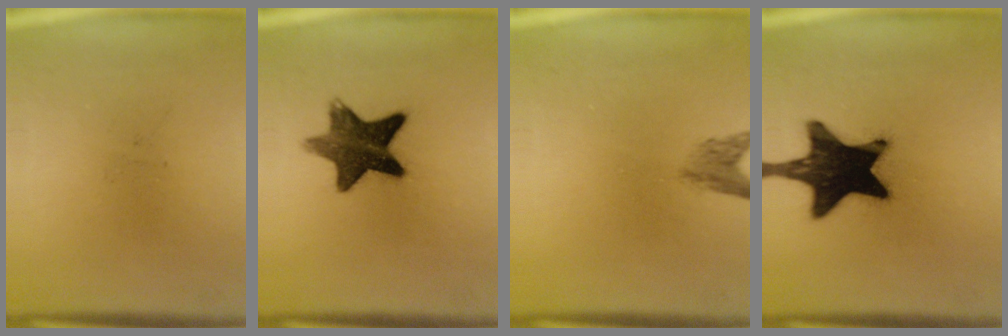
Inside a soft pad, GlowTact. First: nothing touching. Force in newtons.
{"total": 11.9}
{"total": 2.0}
{"total": 19.9}